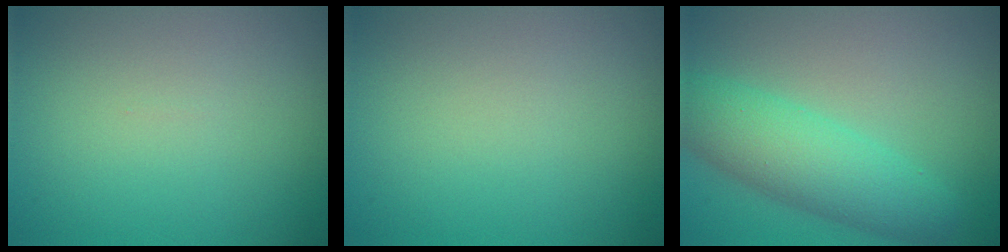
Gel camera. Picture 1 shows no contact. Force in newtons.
{"total": 0.0}
{"total": 5.6, "press": 5.6, "slide": 0.1}